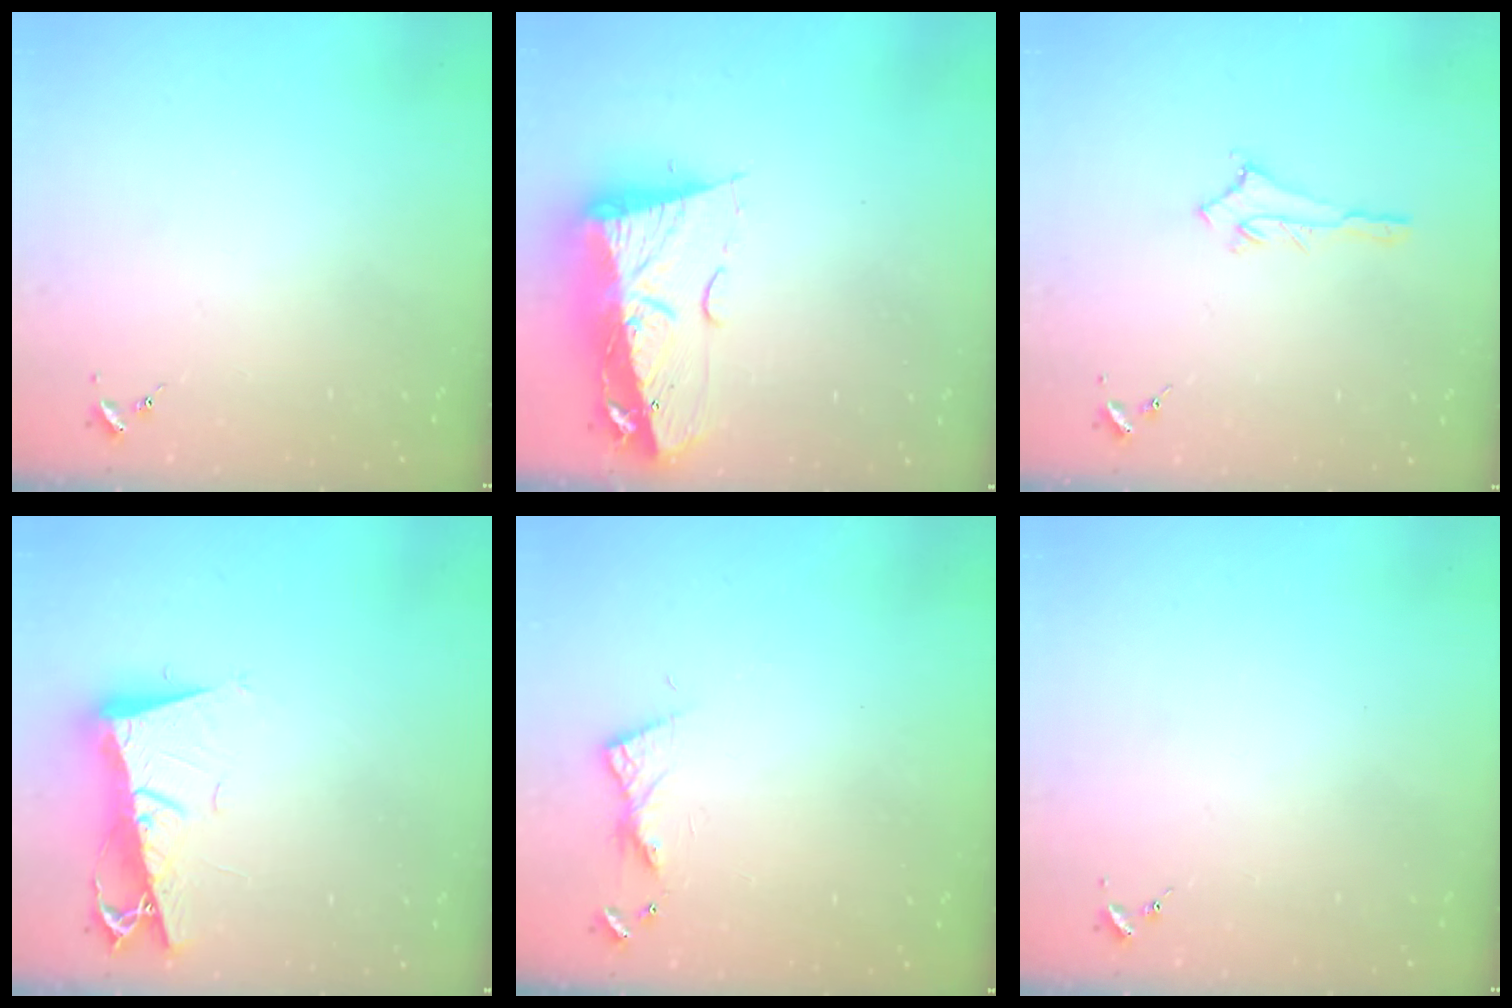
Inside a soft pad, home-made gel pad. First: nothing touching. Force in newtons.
{"total": 14.8, "press": 14.7, "slide": 1.8}
{"total": 2.9, "press": 2.8, "slide": 0.4}
{"total": 10.6, "press": 10.5, "slide": 1.3}
{"total": 6.1, "press": 6.1, "slide": 0.6}
{"total": 0.0}